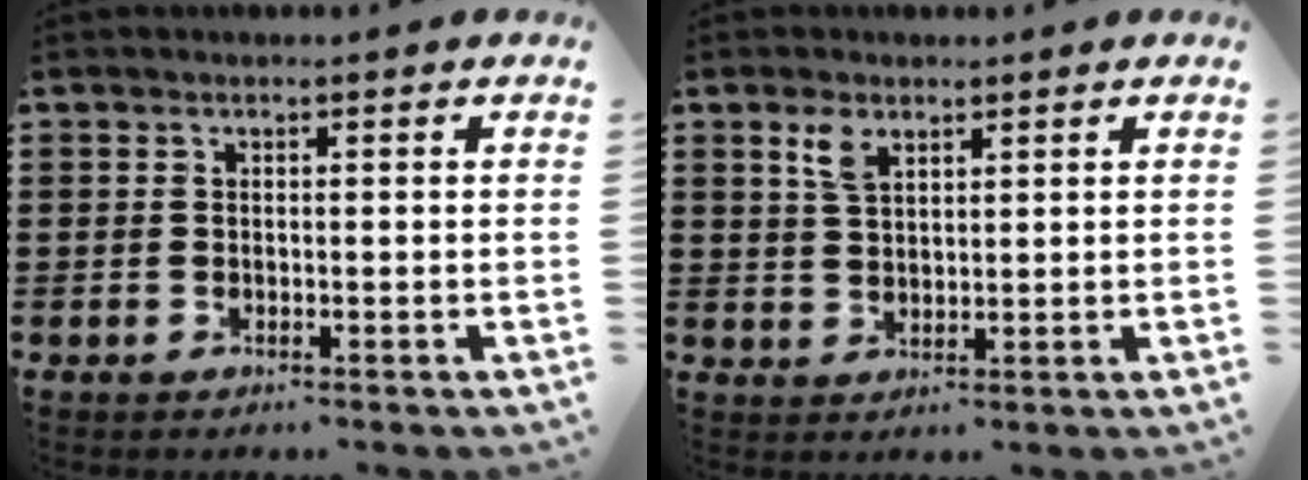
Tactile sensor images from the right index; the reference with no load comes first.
{"total": 3.5, "force": [2.2, 1.7, 2.2], "torque": [-0.052, 0.006, 0.039]}